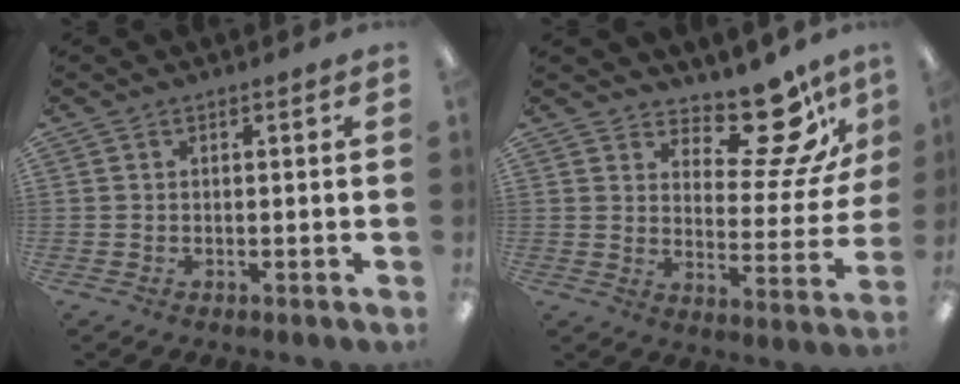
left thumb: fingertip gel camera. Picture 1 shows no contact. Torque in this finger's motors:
{"motor_torque": [0.18, 0.14, -0.28, -0.06, 0.01]}